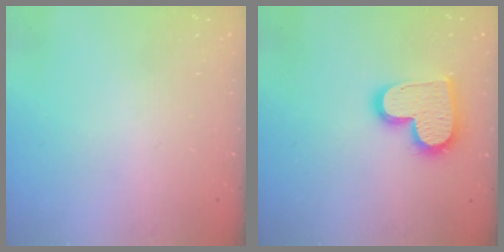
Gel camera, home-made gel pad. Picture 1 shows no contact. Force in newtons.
{"total": 16.0, "press": 16.0, "slide": 1.0}